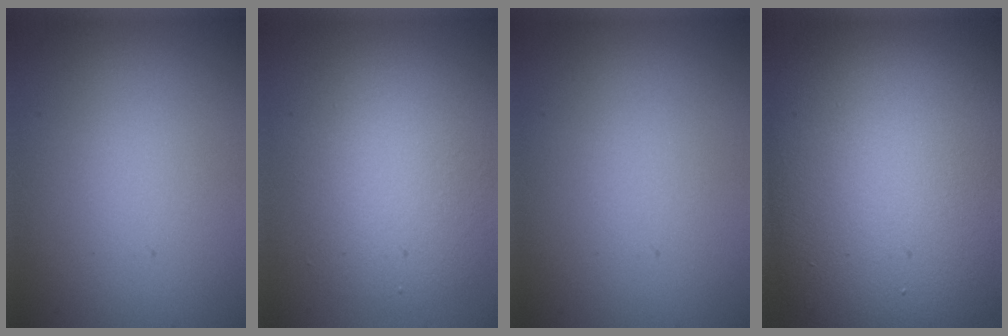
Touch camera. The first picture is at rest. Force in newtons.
{"total": 4.6, "press": 4.6, "slide": 0.2}
{"total": 0.0}
{"total": 16.2, "press": 16.2, "slide": 0.6}